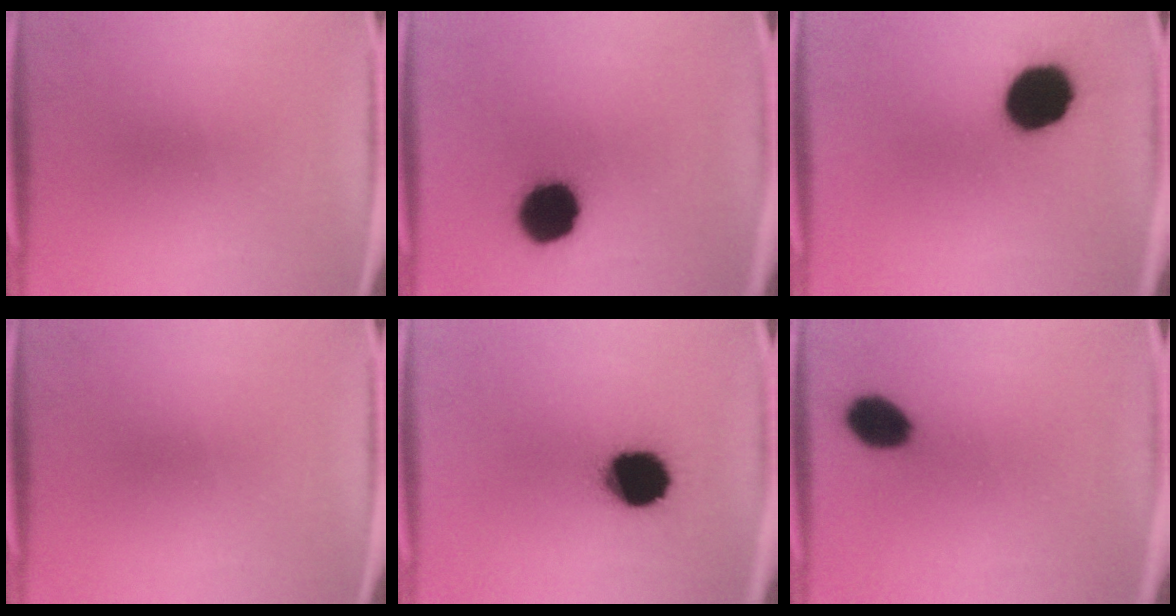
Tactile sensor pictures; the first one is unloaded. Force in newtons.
{"total": 14.6}
{"total": 15.0}
{"total": 0.0}
{"total": 16.7}
{"total": 8.2}